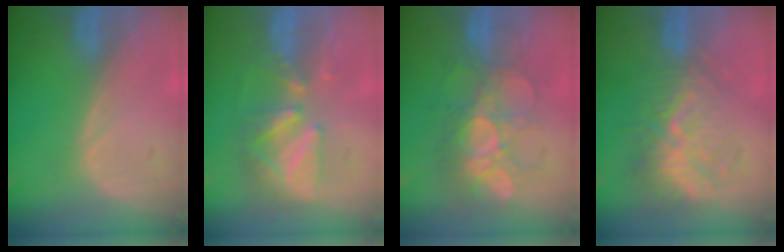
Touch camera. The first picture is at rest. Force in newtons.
{"total": 9.0, "press": 7.9, "slide": 4.3}
{"total": 9.2, "press": 8.6, "slide": 3.4}
{"total": 10.1, "press": 8.7, "slide": 5.1}